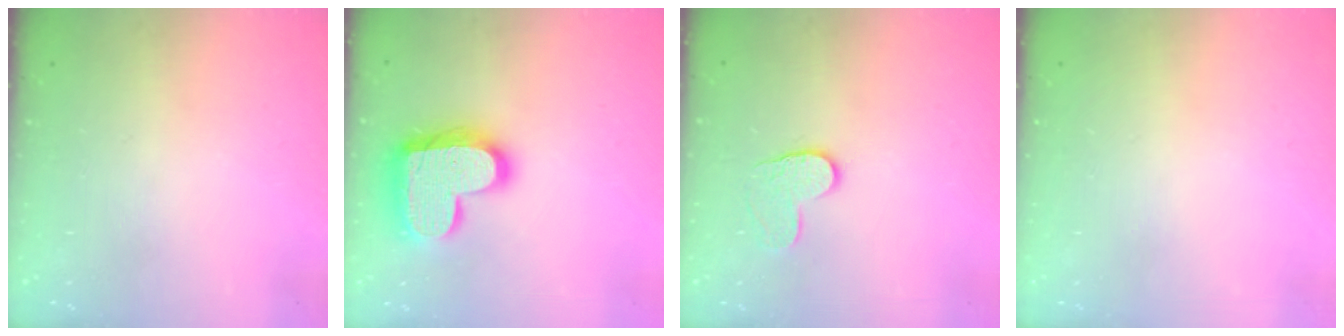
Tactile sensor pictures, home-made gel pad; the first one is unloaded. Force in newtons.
{"total": 19.2, "press": 19.2, "slide": 1.3}
{"total": 6.9, "press": 6.8, "slide": 0.5}
{"total": 0.0}